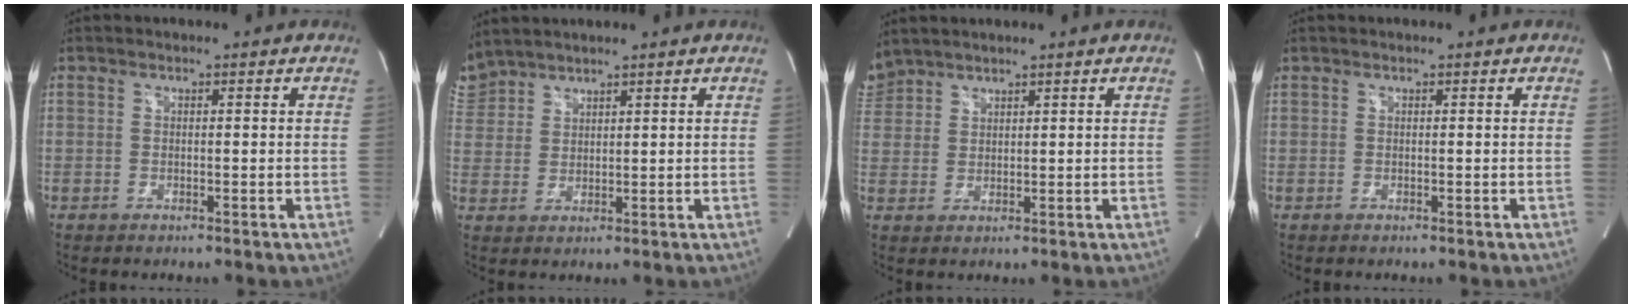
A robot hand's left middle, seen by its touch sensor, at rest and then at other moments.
{"total": 5.0, "force": [4.8, 1.1, 0.5], "torque": [-0.020, 0.022, 0.102]}
{"total": 4.3, "force": [4.1, 1.4, 0.2], "torque": [-0.012, 0.019, 0.089]}
{"total": 0.0}